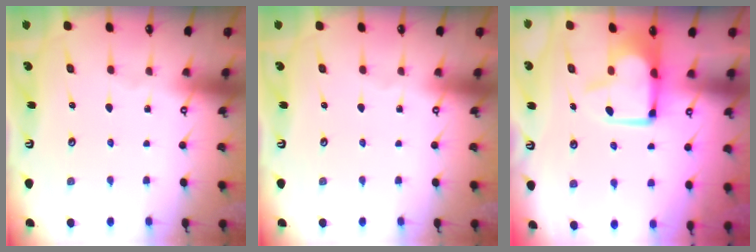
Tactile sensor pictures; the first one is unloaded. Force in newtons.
{"total": 0.0}
{"total": 2.6, "press": 2.3, "slide": 1.2}